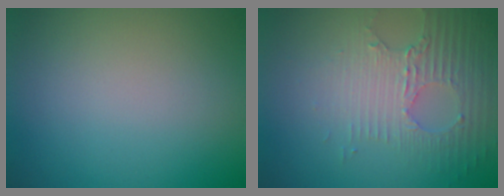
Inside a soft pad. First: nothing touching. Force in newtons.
{"total": 3.5, "press": 3.2, "slide": 1.5}